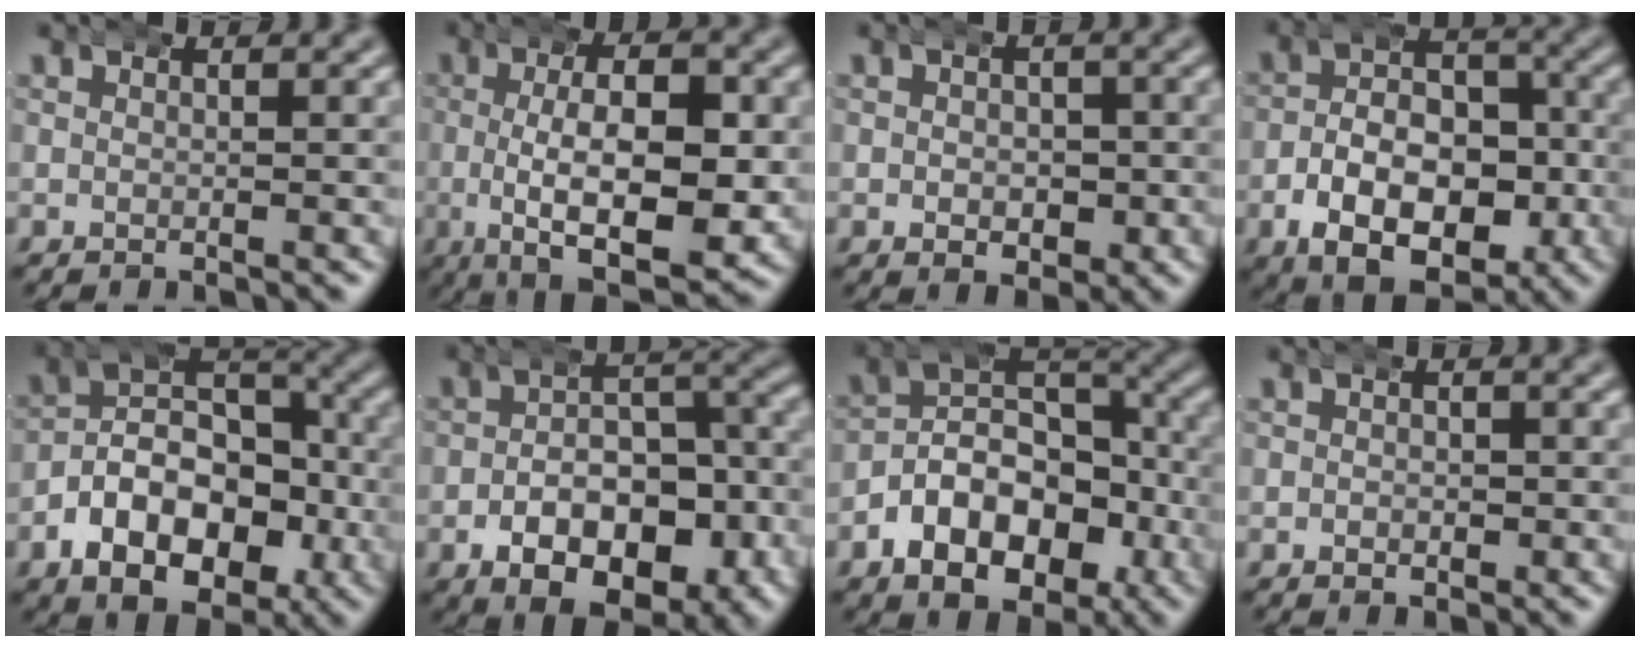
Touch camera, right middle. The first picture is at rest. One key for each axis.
{"total": 13.0, "fx": -2.8, "fy": 6.7, "fz": 10.7, "tx": -0.175, "ty": -0.038, "tz": -0.031}
{"total": 3.4, "fx": -0.7, "fy": 2.6, "fz": 2.0, "tx": -0.017, "ty": -0.006, "tz": -0.008}
{"total": 11.6, "fx": -4.4, "fy": 7.6, "fz": 7.5, "tx": -0.112, "ty": -0.023, "tz": -0.066}
{"total": 11.2, "fx": -2.7, "fy": 8.4, "fz": 6.9, "tx": -0.114, "ty": -0.022, "tz": -0.042}
{"total": 11.1, "fx": -5.0, "fy": 6.4, "fz": 7.6, "tx": -0.102, "ty": -0.021, "tz": -0.070}
{"total": 10.0, "fx": -2.8, "fy": 7.5, "fz": 6.1, "tx": -0.102, "ty": -0.021, "tz": -0.039}
{"total": 1.5, "fx": -0.2, "fy": 1.1, "fz": 1.0, "tx": -0.009, "ty": 0.000, "tz": -0.005}